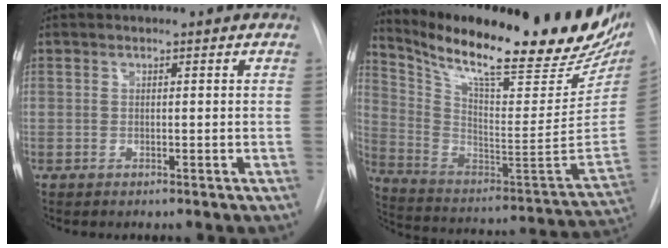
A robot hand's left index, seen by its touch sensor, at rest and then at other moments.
{"total": 30.1, "force": [23.2, 5.8, 18.2], "torque": [-0.297, -0.049, 0.329]}